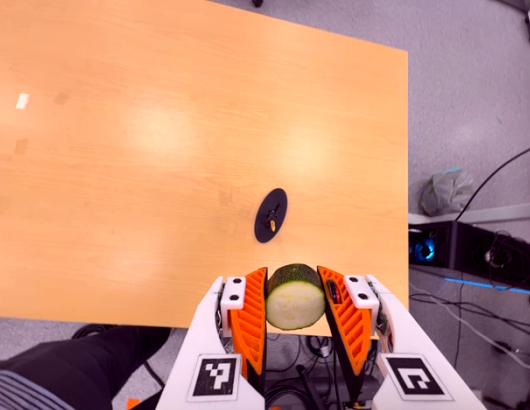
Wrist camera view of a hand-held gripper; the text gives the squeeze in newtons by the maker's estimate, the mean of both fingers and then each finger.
{"total": 13.0, "left": 11.3, "right": 14.8}